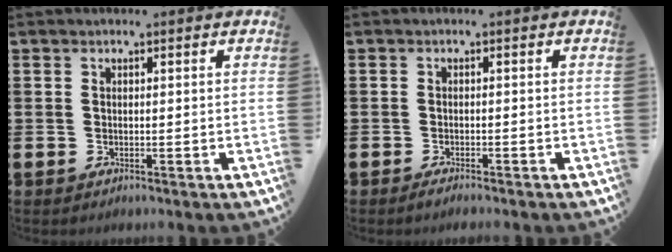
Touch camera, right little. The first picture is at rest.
{"total": 1.0, "force": [-0.8, 0.1, 0.6], "torque": [-0.003, -0.006, -0.017]}